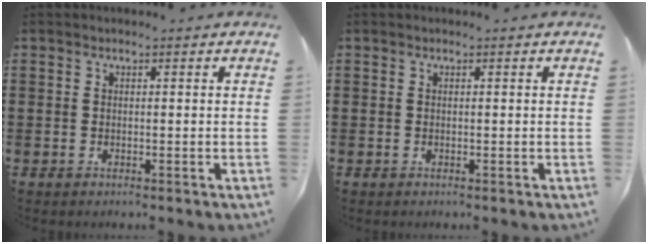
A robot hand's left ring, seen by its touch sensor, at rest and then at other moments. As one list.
[{"total": 0.0}]